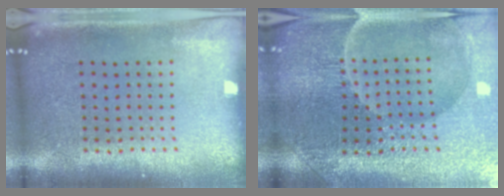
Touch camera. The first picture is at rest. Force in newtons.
{"total": 4.2, "press": 4.1, "slide": 0.7}